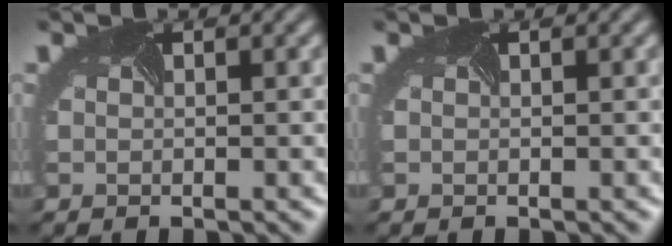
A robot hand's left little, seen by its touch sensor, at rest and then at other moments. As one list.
[{"total": 0.0}]